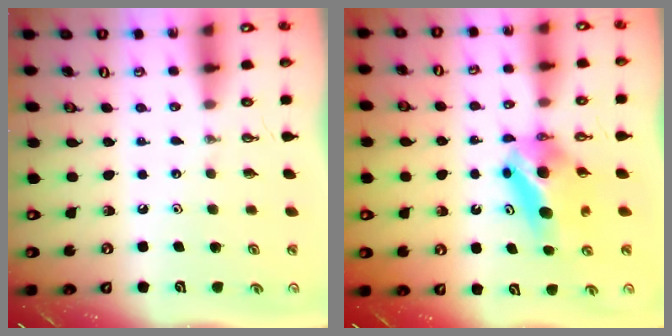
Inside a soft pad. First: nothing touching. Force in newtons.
{"total": 6.6, "press": 5.9, "slide": 3.0}